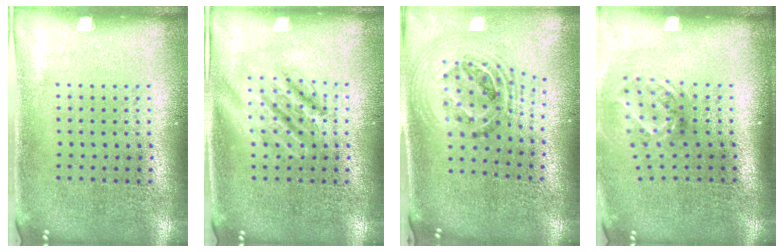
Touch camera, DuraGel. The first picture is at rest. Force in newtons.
{"total": 2.7, "press": 2.7, "slide": 0.4}
{"total": 1.7, "press": 1.4, "slide": 0.9}
{"total": 1.9, "press": 1.3, "slide": 1.5}